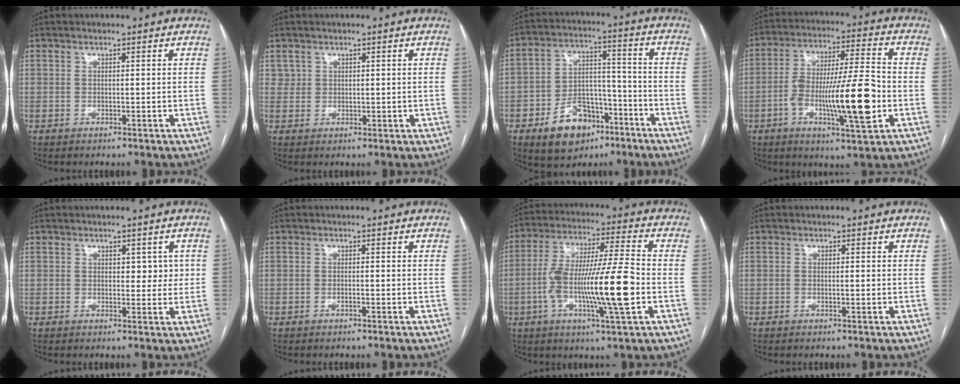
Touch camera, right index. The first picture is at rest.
{"total": 2.1, "force": [1.0, 1.8, 0.3], "torque": [0.004, 0.001, 0.018]}
{"total": 11.8, "force": [-6.6, 7.3, 6.4], "torque": [-0.106, 0.025, -0.103]}
{"total": 15.6, "force": [-4.2, 2.0, 14.9], "torque": [-0.260, 0.003, -0.068]}
{"total": 3.1, "force": [0.7, 1.9, 2.3], "torque": [-0.019, 0.002, 0.009]}
{"total": 0.5, "force": [-0.3, 0.1, 0.4], "torque": [-0.010, 0.000, -0.005]}
{"total": 16.1, "force": [-3.7, 0.8, 15.6], "torque": [-0.290, 0.000, -0.067]}
{"total": 0.6, "force": [-0.2, 0.1, 0.6], "torque": [-0.010, 0.000, -0.002]}